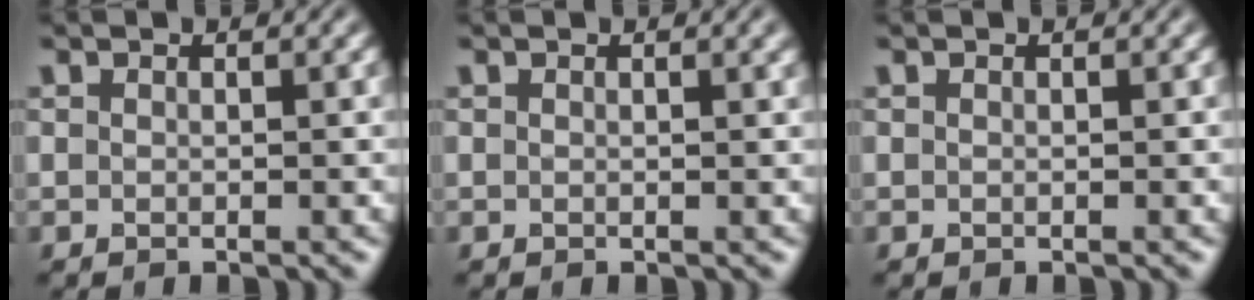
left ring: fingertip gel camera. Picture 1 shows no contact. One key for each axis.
{"total": 1.0, "fx": 0.6, "fy": 0.3, "fz": 0.8, "tx": -0.005, "ty": 0.005, "tz": 0.007}
{"total": 0.0}